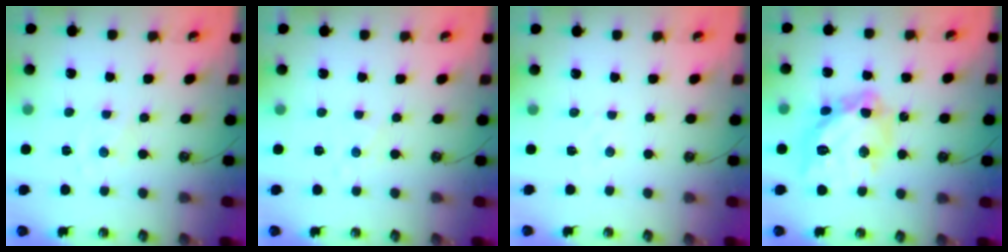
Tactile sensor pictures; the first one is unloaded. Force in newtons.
{"total": 1.9, "press": 1.9, "slide": 0.5}
{"total": 2.9, "press": 2.9, "slide": 0.5}
{"total": 19.6, "press": 19.5, "slide": 1.9}